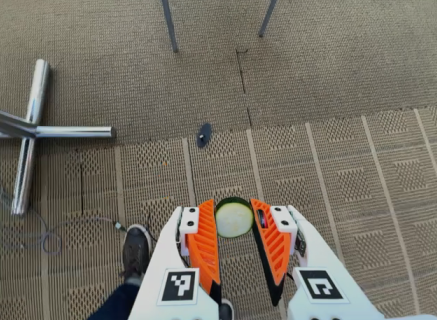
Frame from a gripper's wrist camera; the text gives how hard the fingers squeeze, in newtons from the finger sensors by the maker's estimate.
{"total": 7.6, "left": 7.5, "right": 7.7}